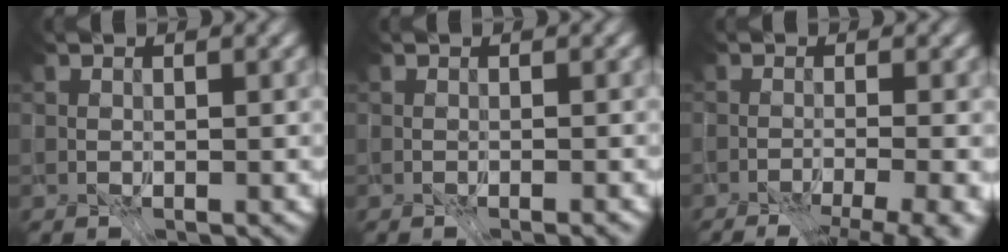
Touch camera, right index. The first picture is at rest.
{"total": 1.6, "force": [-0.9, -1.1, -0.7], "torque": [0.027, -0.007, -0.017]}
{"total": 9.7, "force": [-6.4, 2.9, 6.6], "torque": [-0.085, -0.017, -0.061]}